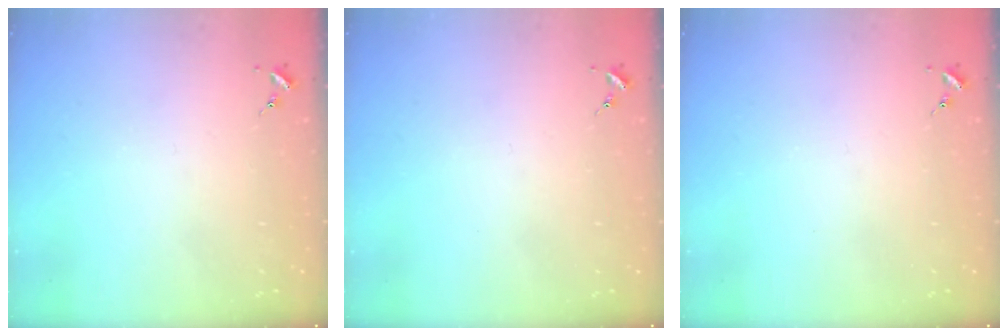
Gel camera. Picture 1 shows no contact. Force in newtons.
{"total": 0.0}
{"total": 0.0}